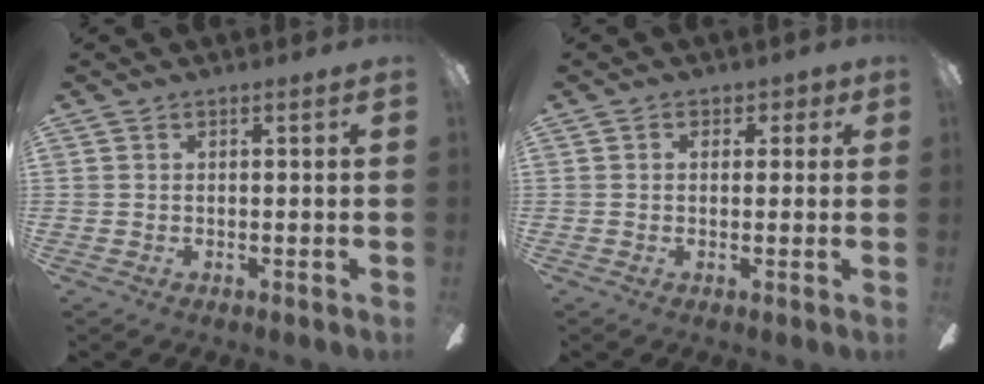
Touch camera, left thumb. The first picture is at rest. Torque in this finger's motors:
{"motor_torque": [-0.20, -0.05, 0.03, 0.02, -0.02]}